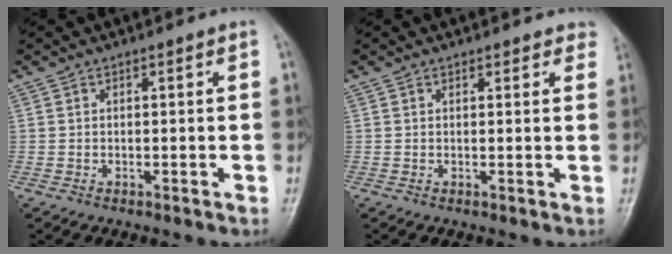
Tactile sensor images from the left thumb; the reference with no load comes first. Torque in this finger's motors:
{"motor_torque": [0.06, 0.14, -0.18, -0.22, 0.00]}